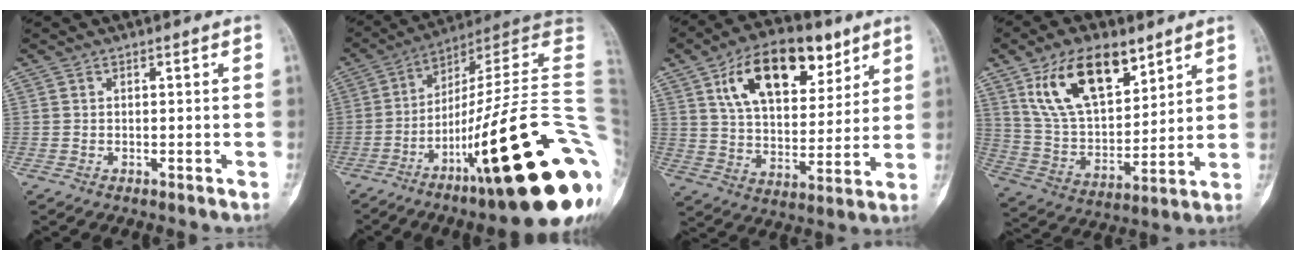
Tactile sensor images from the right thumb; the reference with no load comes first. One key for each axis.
{"total": 31.1, "fx": -9.2, "fy": 4.7, "fz": 29.3, "tx": -0.337, "ty": 0.048, "tz": -0.145}
{"total": 19.2, "fx": 9.6, "fy": 10.4, "fz": 13.0, "tx": -0.166, "ty": -0.027, "tz": 0.163}
{"total": 18.1, "fx": 10.2, "fy": 9.1, "fz": 11.8, "tx": -0.174, "ty": -0.041, "tz": 0.198}